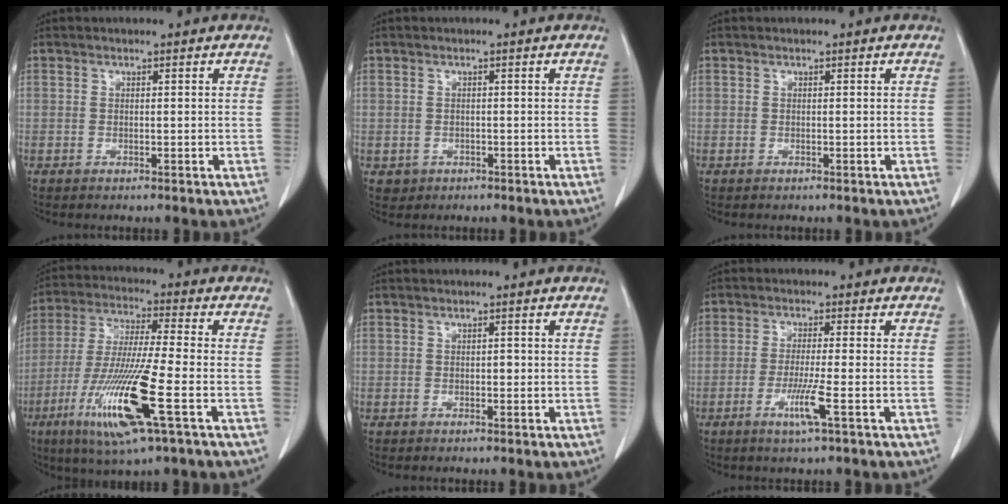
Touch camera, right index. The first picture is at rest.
{"total": 3.0, "force": [-1.0, 2.8, 0.5], "torque": [-0.003, 0.007, -0.007]}
{"total": 0.0}
{"total": 15.5, "force": [-5.9, 0.4, 14.4], "torque": [-0.296, -0.028, -0.111]}
{"total": 0.7, "force": [-0.1, 0.4, 0.5], "torque": [-0.004, 0.002, -0.002]}
{"total": 4.8, "force": [-2.0, -0.6, 4.3], "torque": [-0.086, -0.014, -0.040]}